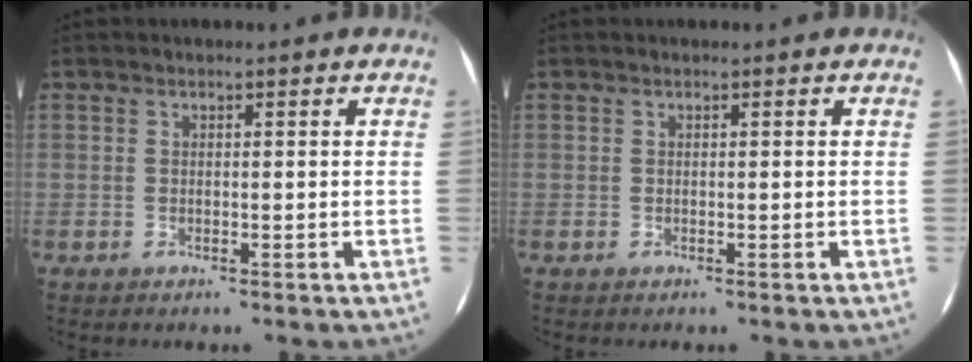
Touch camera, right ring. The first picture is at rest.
{"total": 0.0}